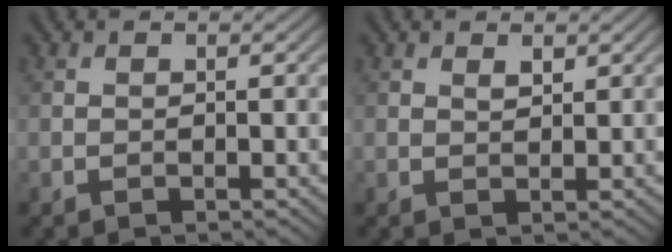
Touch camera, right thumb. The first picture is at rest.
{"total": 1.3, "force": [0.9, 0.6, 0.8], "torque": [-0.016, -0.003, 0.018]}